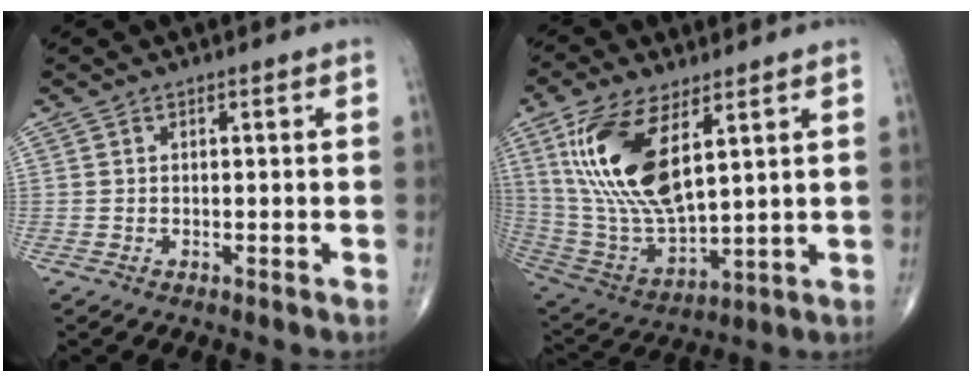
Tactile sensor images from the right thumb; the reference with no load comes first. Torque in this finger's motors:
{"motor_torque": [-0.29, 3.20, 1.95, 0.82, 0.58]}